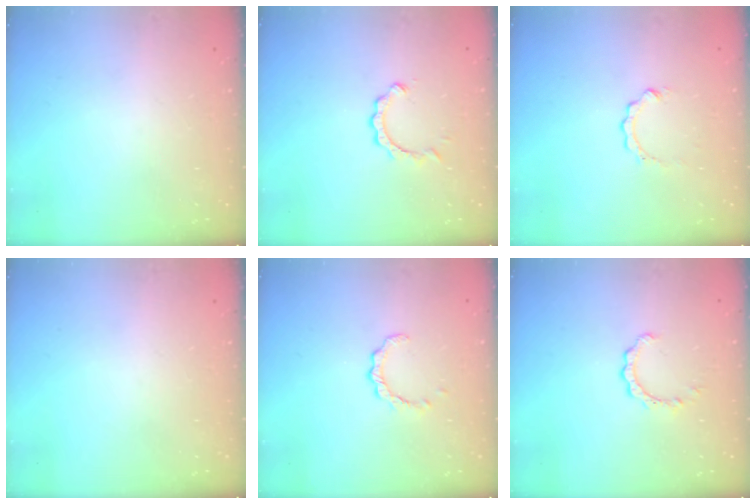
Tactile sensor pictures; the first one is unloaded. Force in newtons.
{"total": 2.8, "press": 2.8, "slide": 0.4}
{"total": 2.8, "press": 2.8, "slide": 0.2}
{"total": 0.0}
{"total": 2.6, "press": 2.5, "slide": 0.3}
{"total": 2.7, "press": 2.7, "slide": 0.0}